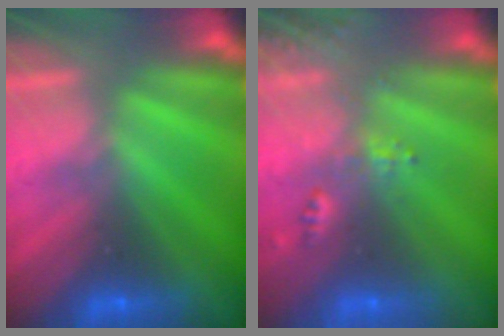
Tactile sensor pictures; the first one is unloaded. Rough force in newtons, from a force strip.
{"total": 2.4}